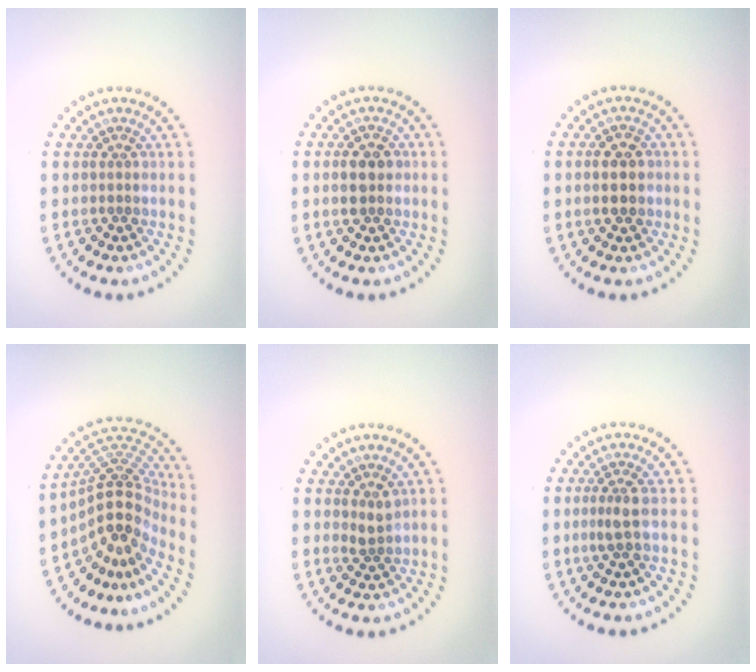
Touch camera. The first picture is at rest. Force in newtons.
{"total": 2.9, "press": 2.9, "slide": 0.1}
{"total": 2.6, "press": 2.6, "slide": 0.2}
{"total": 5.2, "press": 3.6, "slide": 3.7}
{"total": 1.3, "press": 1.0, "slide": 0.9}
{"total": 1.6, "press": 1.3, "slide": 1.0}